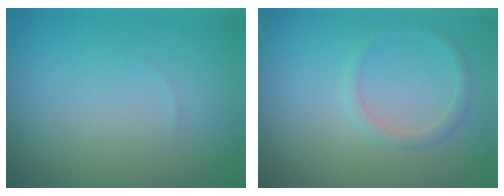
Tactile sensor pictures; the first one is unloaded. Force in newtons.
{"total": 1.1, "press": 1.1, "slide": 0.1}